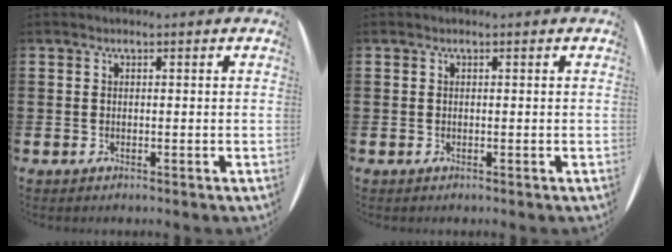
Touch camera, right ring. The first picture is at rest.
{"total": 0.0}